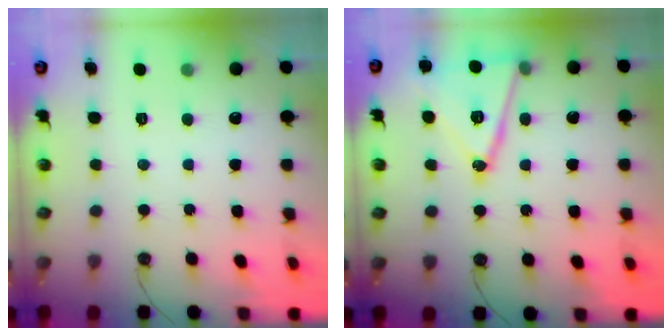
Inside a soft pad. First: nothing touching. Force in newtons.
{"total": 16.9, "press": 16.5, "slide": 3.5}